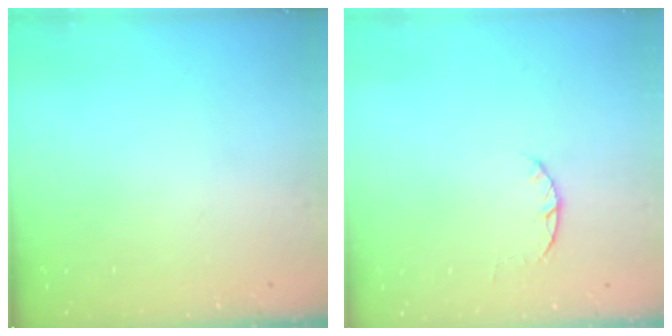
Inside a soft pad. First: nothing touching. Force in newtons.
{"total": 2.3, "press": 2.3, "slide": 0.4}